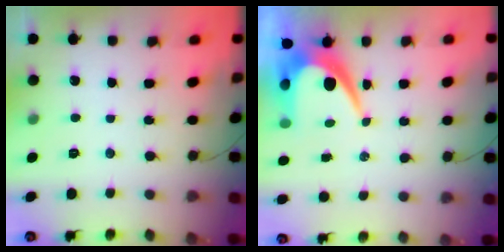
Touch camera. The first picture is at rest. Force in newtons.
{"total": 9.8, "press": 9.8, "slide": 0.7}